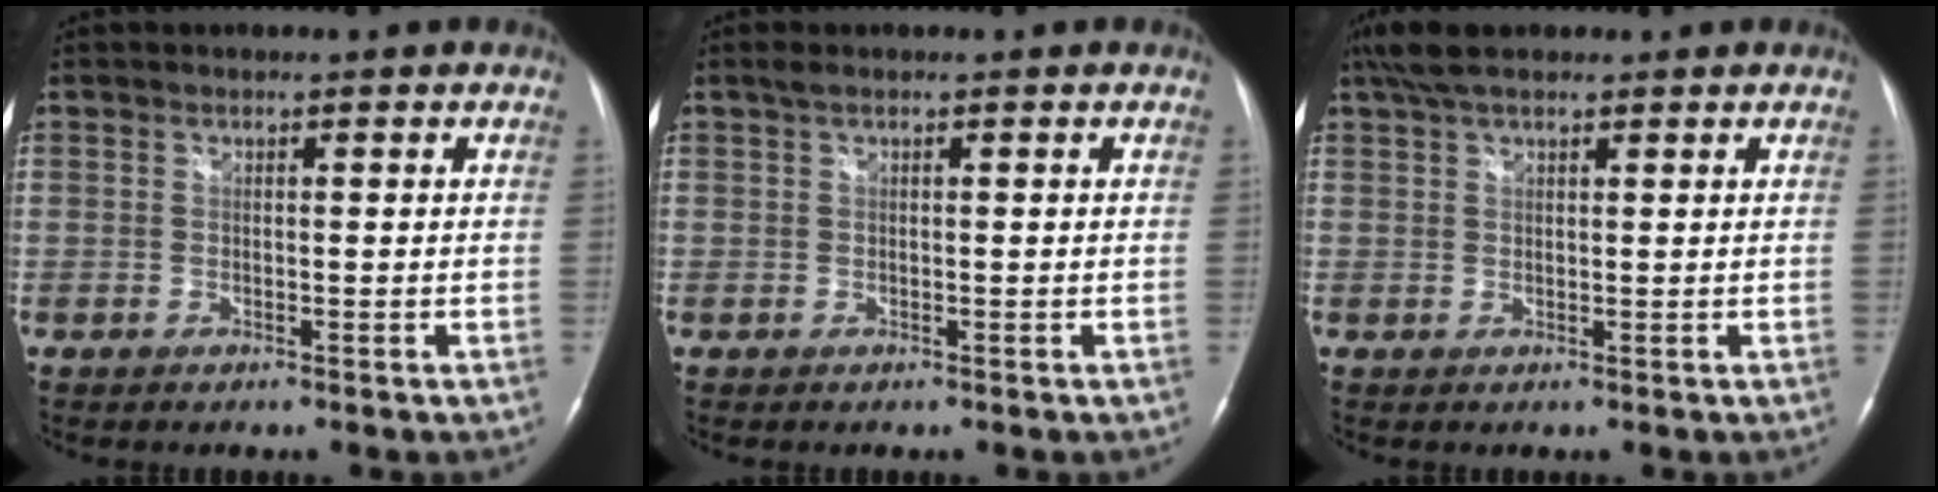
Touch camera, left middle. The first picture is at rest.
{"total": 0.8, "force": [0.5, 0.3, 0.5], "torque": [-0.012, 0.017, 0.010]}
{"total": 5.4, "force": [4.1, 1.9, 2.9], "torque": [-0.059, 0.028, 0.077]}